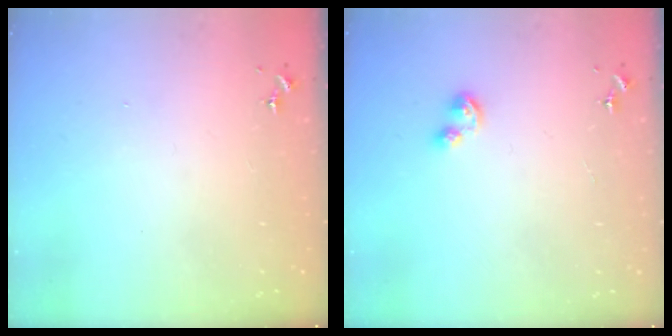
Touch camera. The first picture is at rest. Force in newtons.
{"total": 4.6, "press": 4.6, "slide": 0.5}